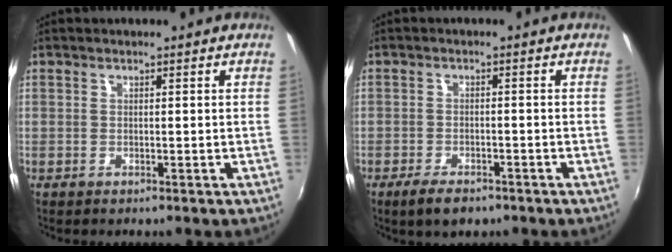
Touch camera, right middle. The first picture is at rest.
{"total": 5.3, "force": [-3.8, 2.1, 3.1], "torque": [-0.074, -0.013, -0.064]}